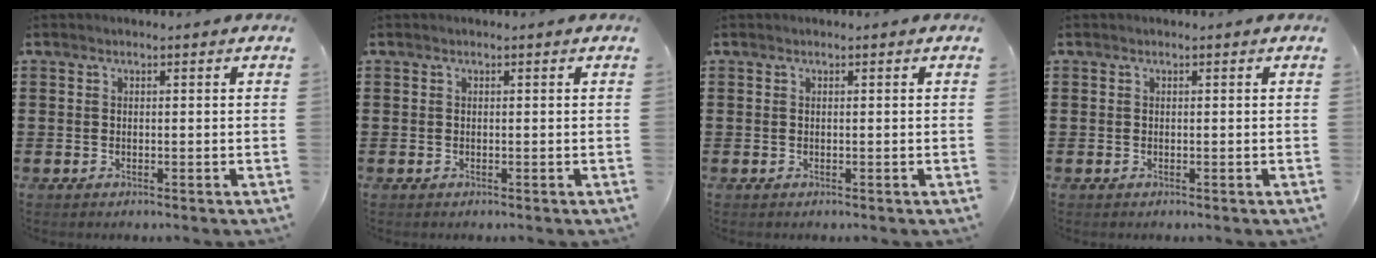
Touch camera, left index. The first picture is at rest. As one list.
[{"total": 0.0}, {"total": 0.0}, {"total": 0.0}]